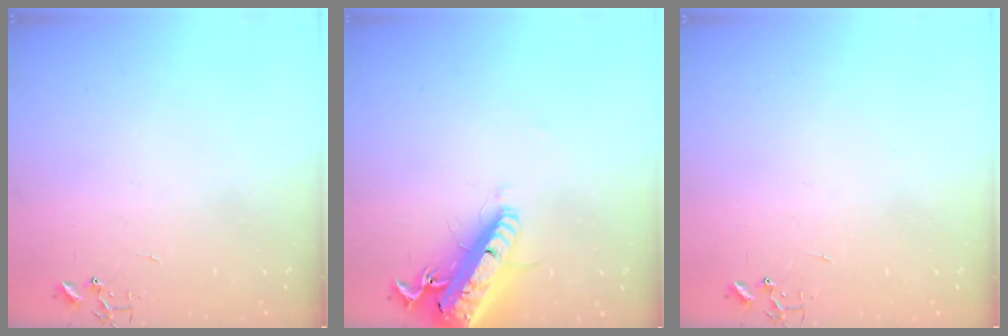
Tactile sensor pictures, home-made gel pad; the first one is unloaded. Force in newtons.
{"total": 23.1, "press": 22.6, "slide": 5.0}
{"total": 0.0}